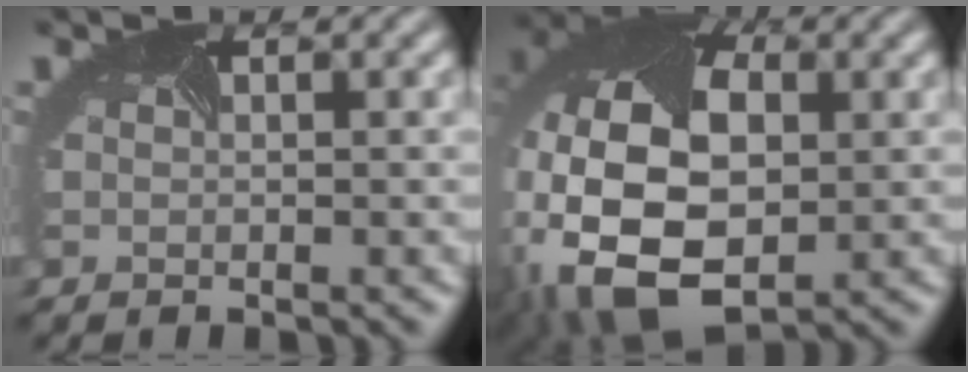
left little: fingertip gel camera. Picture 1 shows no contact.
{"total": 18.4, "force": [-1.3, 12.6, 13.3], "torque": [-0.254, -0.025, -0.025]}